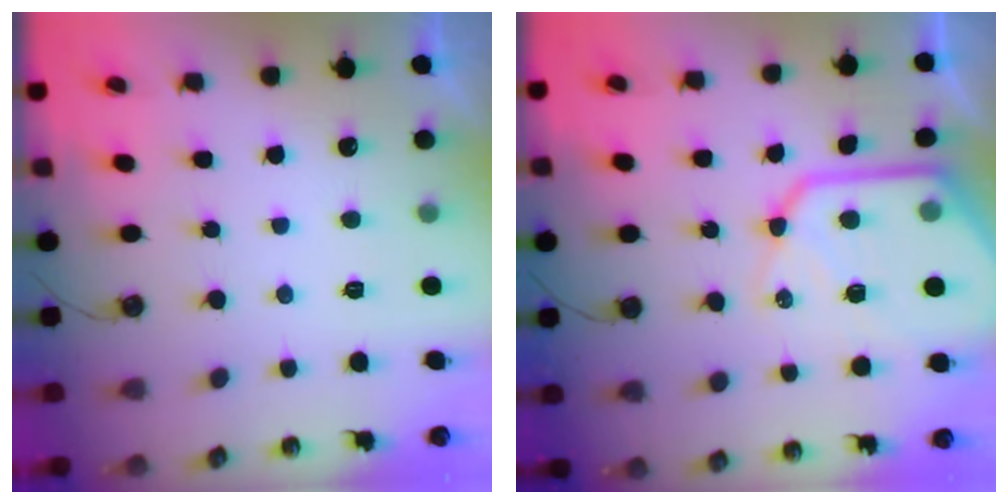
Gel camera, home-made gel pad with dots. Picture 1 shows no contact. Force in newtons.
{"total": 20.4, "press": 20.3, "slide": 1.8}